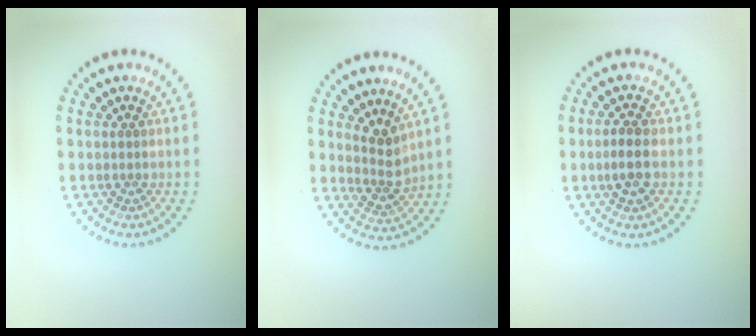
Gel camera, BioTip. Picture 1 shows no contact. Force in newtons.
{"total": 2.6, "press": 2.0, "slide": 1.7}
{"total": 2.4, "press": 2.4, "slide": 0.6}